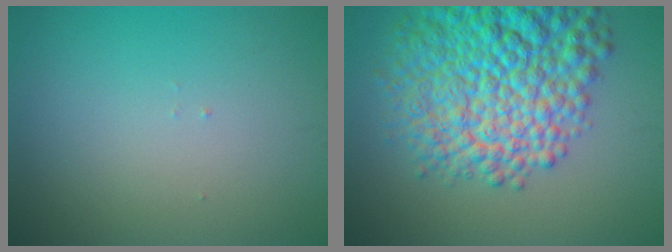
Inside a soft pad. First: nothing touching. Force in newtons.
{"total": 11.8, "press": 11.8, "slide": 0.5}